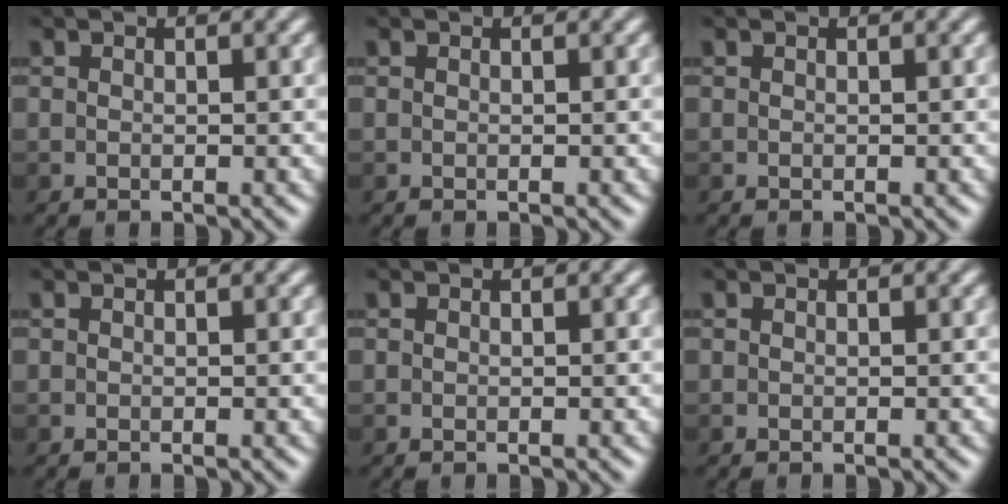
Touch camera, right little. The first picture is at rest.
{"total": 0.0}
{"total": 0.0}
{"total": 0.0}
{"total": 0.0}
{"total": 0.0}